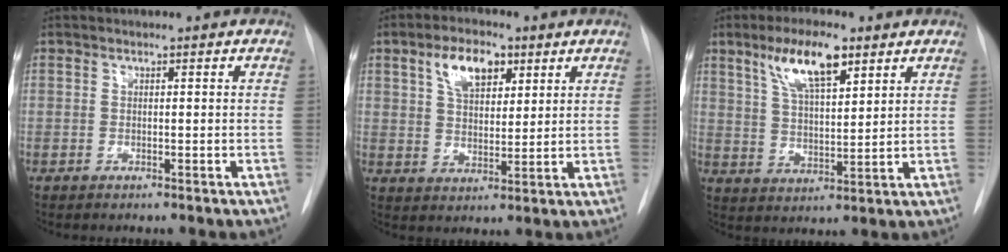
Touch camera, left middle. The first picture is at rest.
{"total": 7.4, "force": [3.7, 3.8, 5.1], "torque": [-0.095, 0.013, 0.069]}
{"total": 9.6, "force": [5.6, 2.4, 7.4], "torque": [-0.143, 0.008, 0.105]}